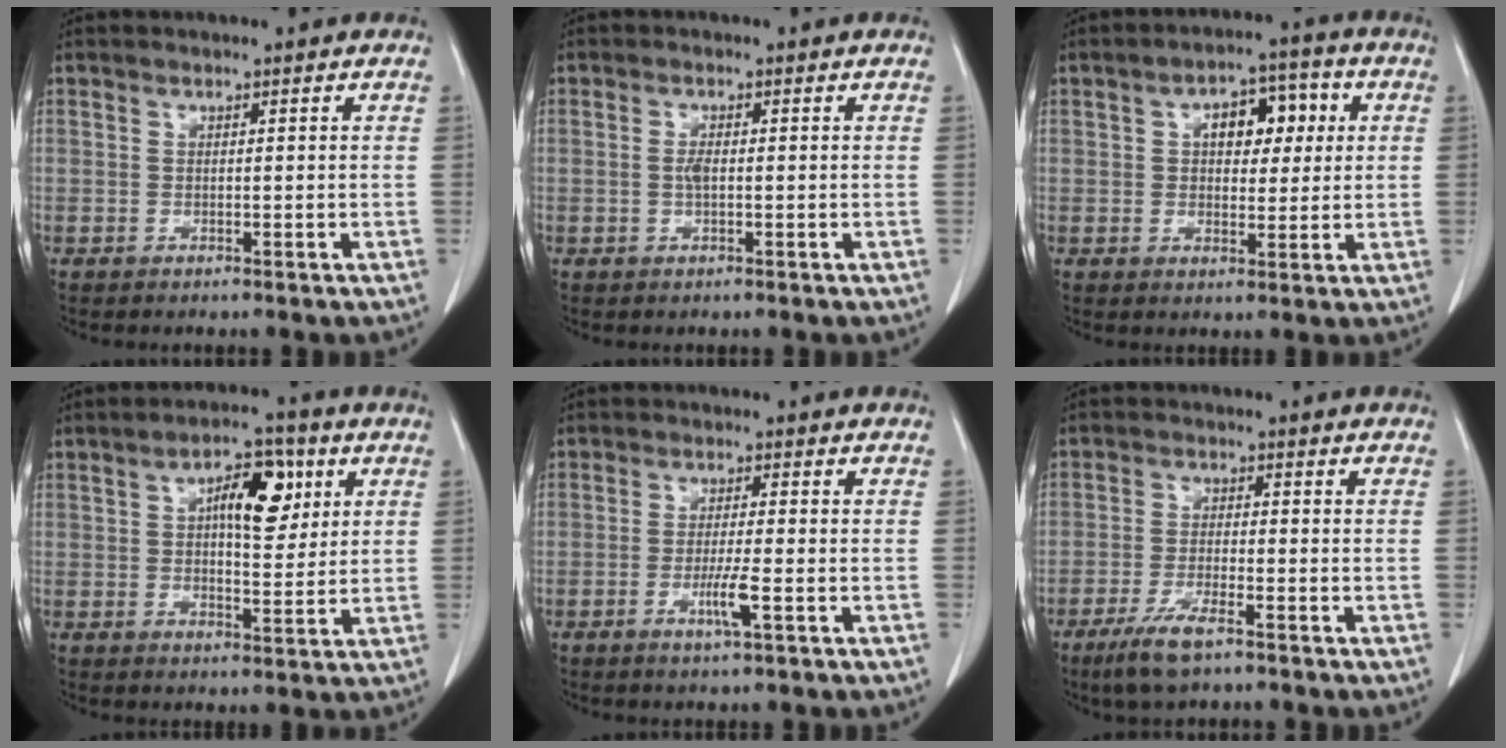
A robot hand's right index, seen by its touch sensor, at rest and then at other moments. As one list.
[{"total": 1.5, "force": [-0.1, 0.4, 1.4], "torque": [-0.032, 0.001, -0.002]}, {"total": 7.7, "force": [1.9, 4.1, 6.3], "torque": [-0.086, 0.028, 0.029]}, {"total": 8.7, "force": [3.0, 3.4, 7.4], "torque": [-0.112, 0.015, 0.045]}, {"total": 3.8, "force": [-1.5, -0.2, 3.5], "torque": [-0.069, -0.007, -0.028]}, {"total": 5.9, "force": [-3.9, 0.7, 4.4], "torque": [-0.094, -0.013, -0.071]}]